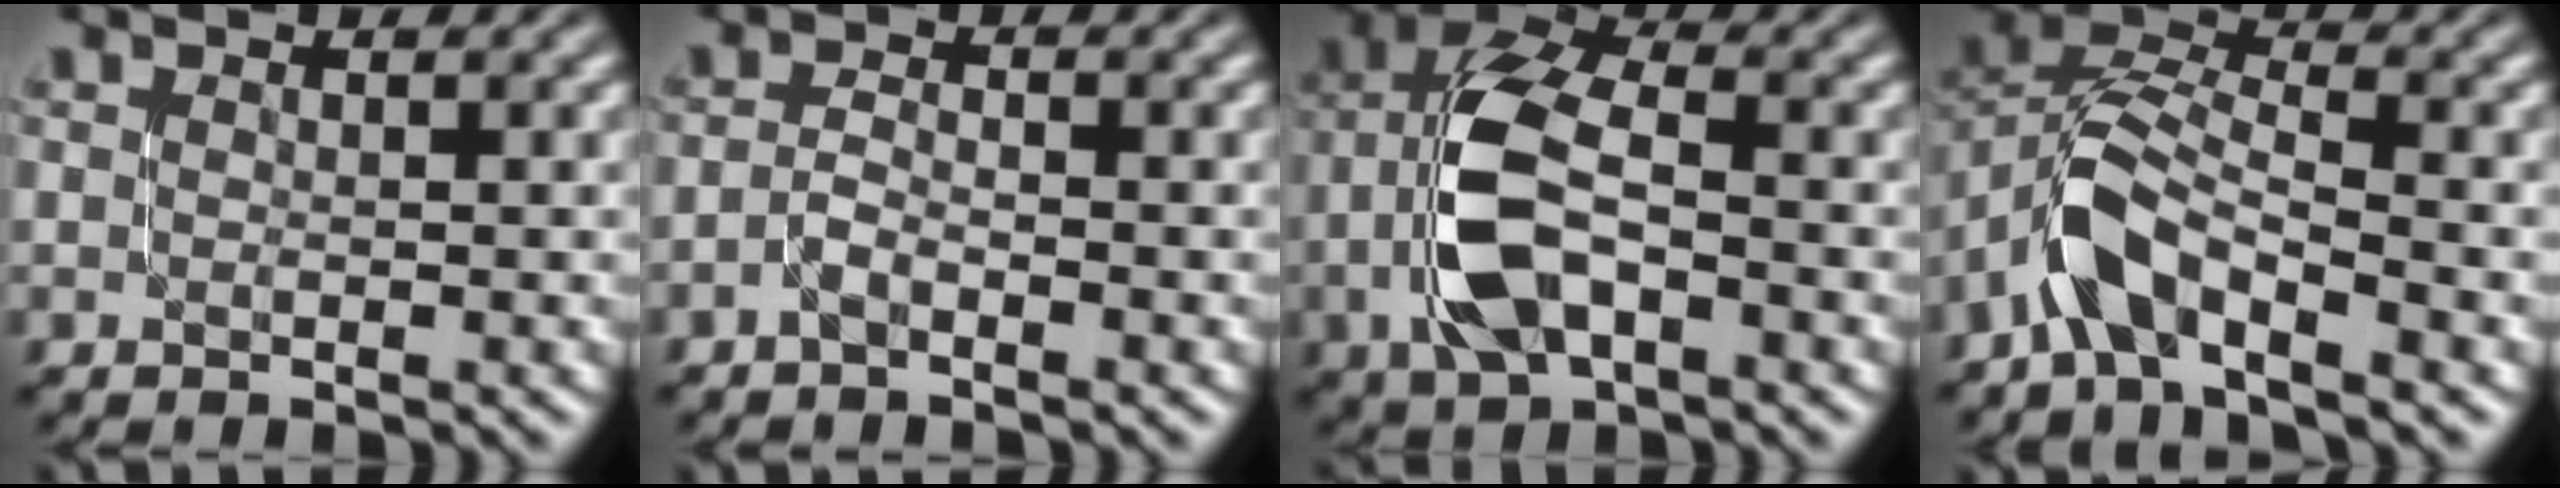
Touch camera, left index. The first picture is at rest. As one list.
[{"total": 1.4, "force": [-1.2, 0.3, 0.7], "torque": [-0.020, 0.007, -0.030]}, {"total": 7.5, "force": [-1.6, 3.9, 6.1], "torque": [-0.138, 0.017, -0.034]}, {"total": 5.7, "force": [-3.3, 2.4, 4.0], "torque": [-0.076, 0.016, -0.070]}]